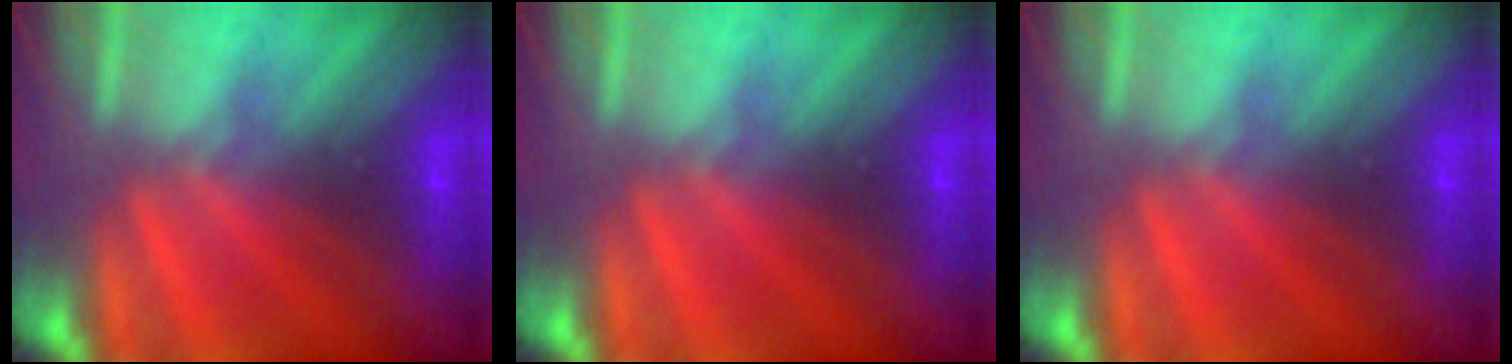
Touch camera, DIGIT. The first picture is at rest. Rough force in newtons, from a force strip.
{"total": 0.0}
{"total": 0.0}